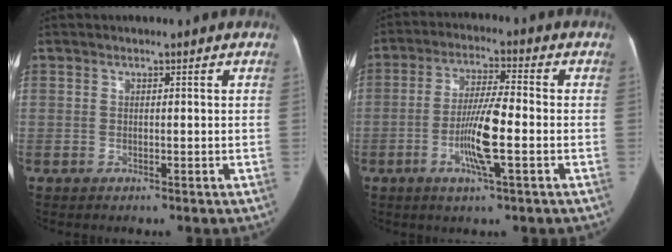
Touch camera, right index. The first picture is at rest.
{"total": 9.0, "force": [-2.6, 0.7, 8.6], "torque": [-0.164, -0.003, -0.050]}